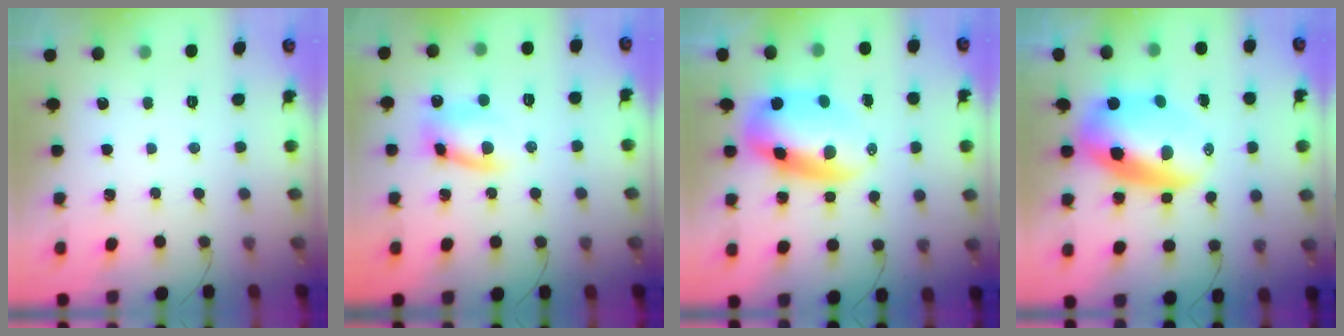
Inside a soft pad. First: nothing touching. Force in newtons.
{"total": 9.6, "press": 9.6, "slide": 0.8}
{"total": 9.2, "press": 8.9, "slide": 2.4}
{"total": 11.9, "press": 11.4, "slide": 3.3}